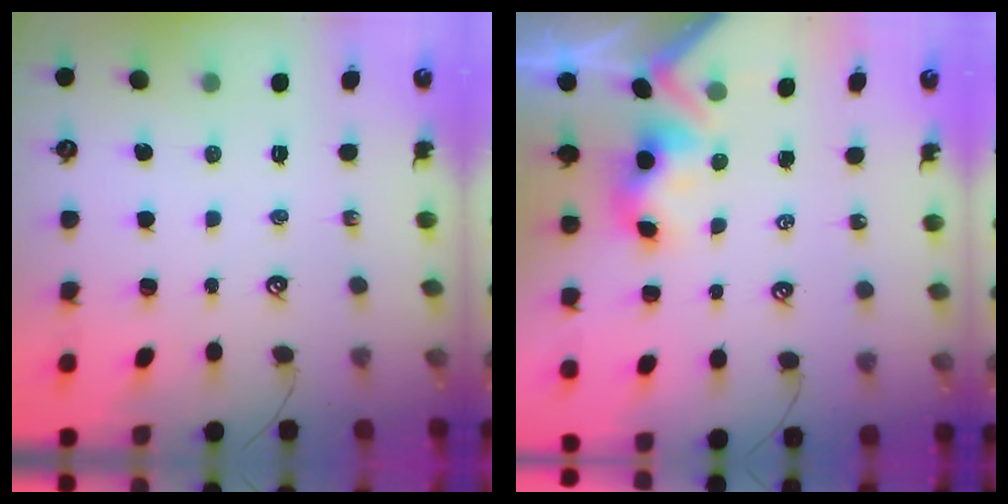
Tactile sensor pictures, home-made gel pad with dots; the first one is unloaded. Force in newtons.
{"total": 3.6, "press": 3.6, "slide": 0.1}